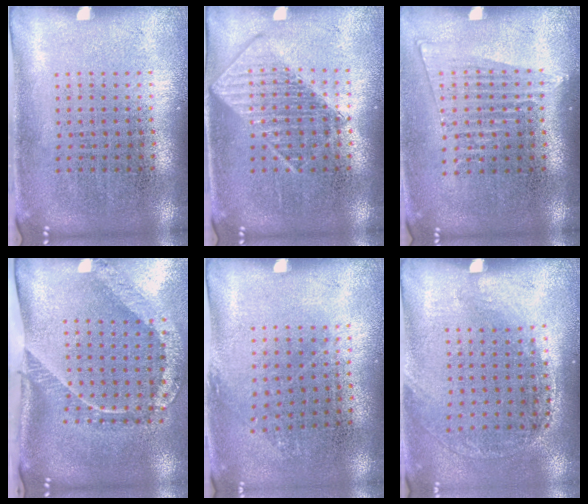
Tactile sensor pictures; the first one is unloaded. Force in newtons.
{"total": 2.5, "press": 2.5, "slide": 0.4}
{"total": 1.3, "press": 1.2, "slide": 0.7}
{"total": 2.4, "press": 1.6, "slide": 1.8}
{"total": 0.7, "press": 0.5, "slide": 0.4}
{"total": 1.3, "press": 0.9, "slide": 0.9}